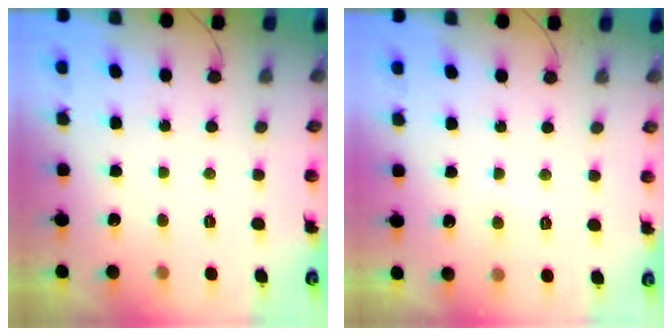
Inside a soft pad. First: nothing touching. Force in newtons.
{"total": 2.7, "press": 2.7, "slide": 0.2}